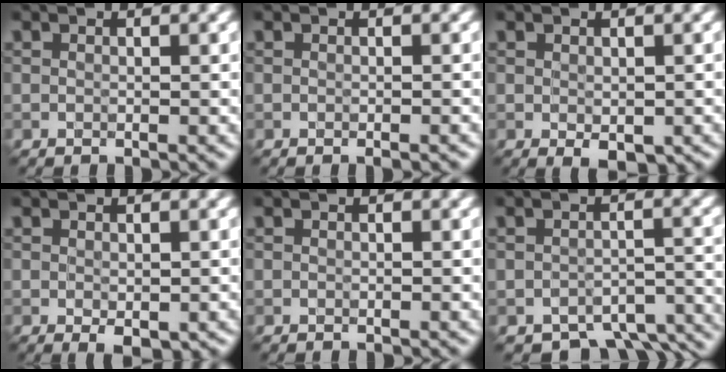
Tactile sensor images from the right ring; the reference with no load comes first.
{"total": 0.8, "force": [-0.5, 0.1, 0.6], "torque": [-0.009, -0.005, -0.007]}
{"total": 2.2, "force": [-0.7, 1.2, 1.8], "torque": [-0.028, -0.011, -0.002]}
{"total": 1.6, "force": [-0.4, 0.8, 1.3], "torque": [-0.024, -0.008, 0.001]}
{"total": 0.0}
{"total": 5.7, "force": [-4.6, 2.6, 2.3], "torque": [-0.018, -0.027, -0.056]}